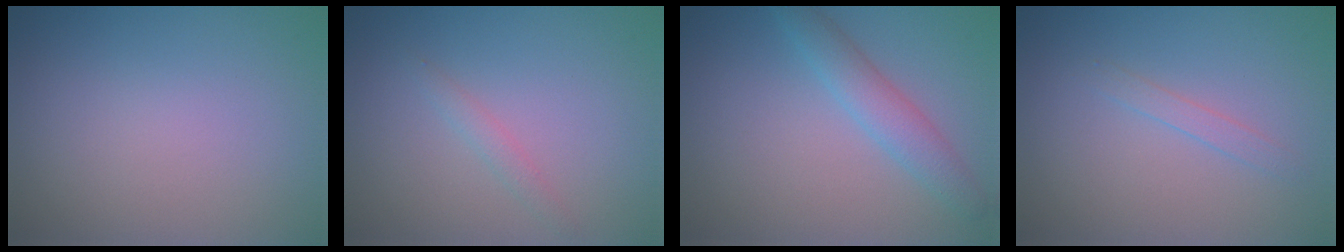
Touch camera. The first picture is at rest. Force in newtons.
{"total": 1.0, "press": 0.9, "slide": 0.1}
{"total": 2.7, "press": 2.7, "slide": 0.1}
{"total": 1.0, "press": 1.0, "slide": 0.1}